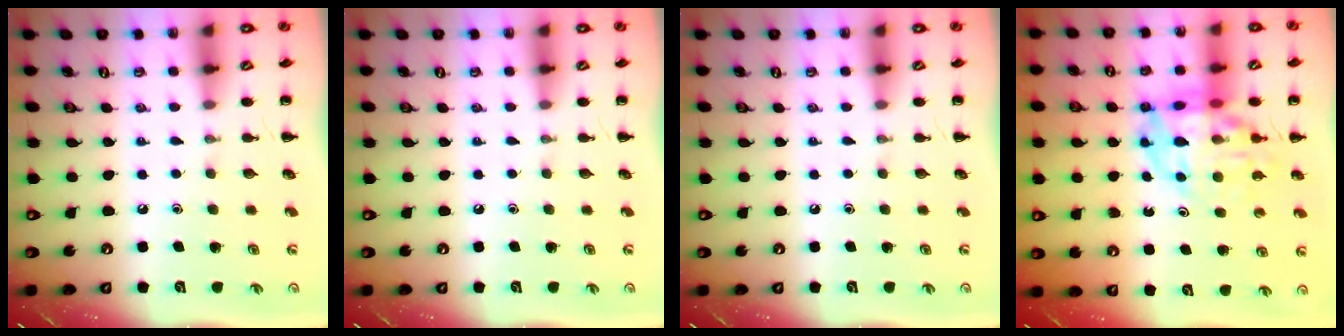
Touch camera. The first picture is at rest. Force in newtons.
{"total": 0.0}
{"total": 0.0}
{"total": 17.0, "press": 16.6, "slide": 4.0}